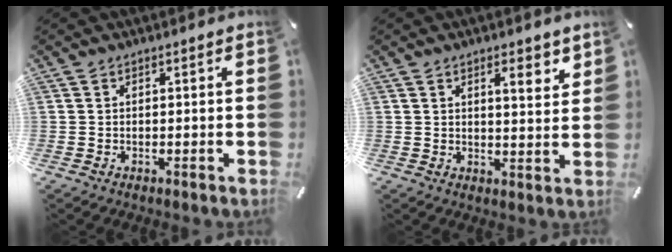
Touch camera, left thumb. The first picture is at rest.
{"total": 4.8, "force": [2.9, 1.5, 3.6], "torque": [-0.044, -0.016, 0.042]}